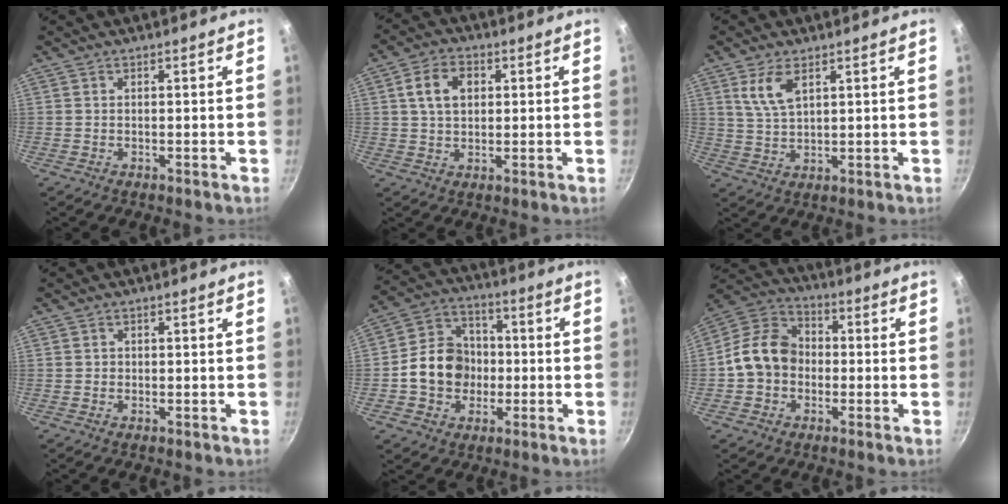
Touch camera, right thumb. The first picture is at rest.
{"total": 7.6, "force": [1.8, 5.3, 5.1], "torque": [-0.074, 0.007, 0.028]}
{"total": 6.1, "force": [3.0, 2.8, 4.5], "torque": [-0.085, -0.015, 0.064]}
{"total": 0.6, "force": [0.0, 0.6, 0.1], "torque": [0.002, -0.001, -0.001]}
{"total": 12.9, "force": [-1.4, 10.9, 6.7], "torque": [-0.084, 0.029, -0.035]}
{"total": 12.1, "force": [-1.1, 9.9, 6.9], "torque": [-0.089, 0.034, -0.041]}